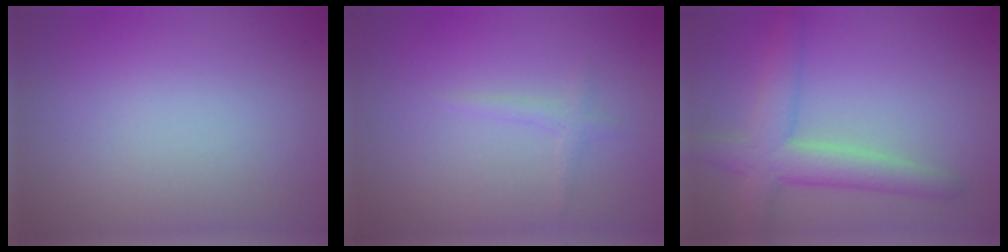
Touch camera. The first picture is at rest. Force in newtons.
{"total": 1.0, "press": 1.0, "slide": 0.1}
{"total": 4.9, "press": 4.9, "slide": 0.3}